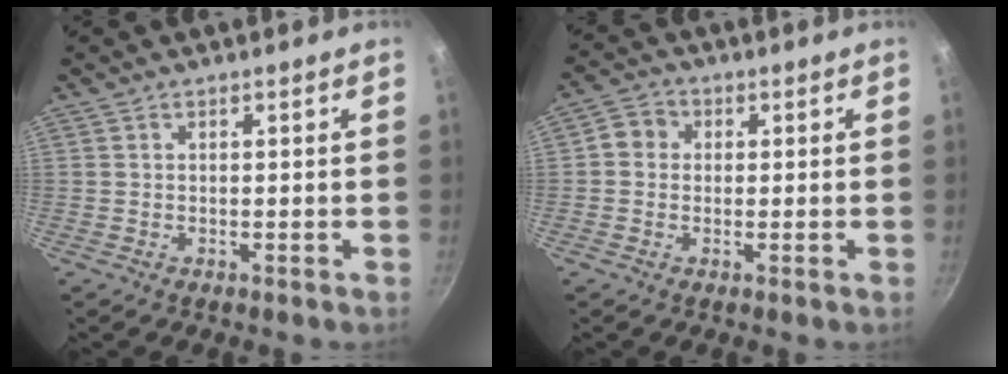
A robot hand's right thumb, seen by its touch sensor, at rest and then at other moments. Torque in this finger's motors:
{"motor_torque": [0.05, 0.68, 0.35, -0.58, 0.00]}